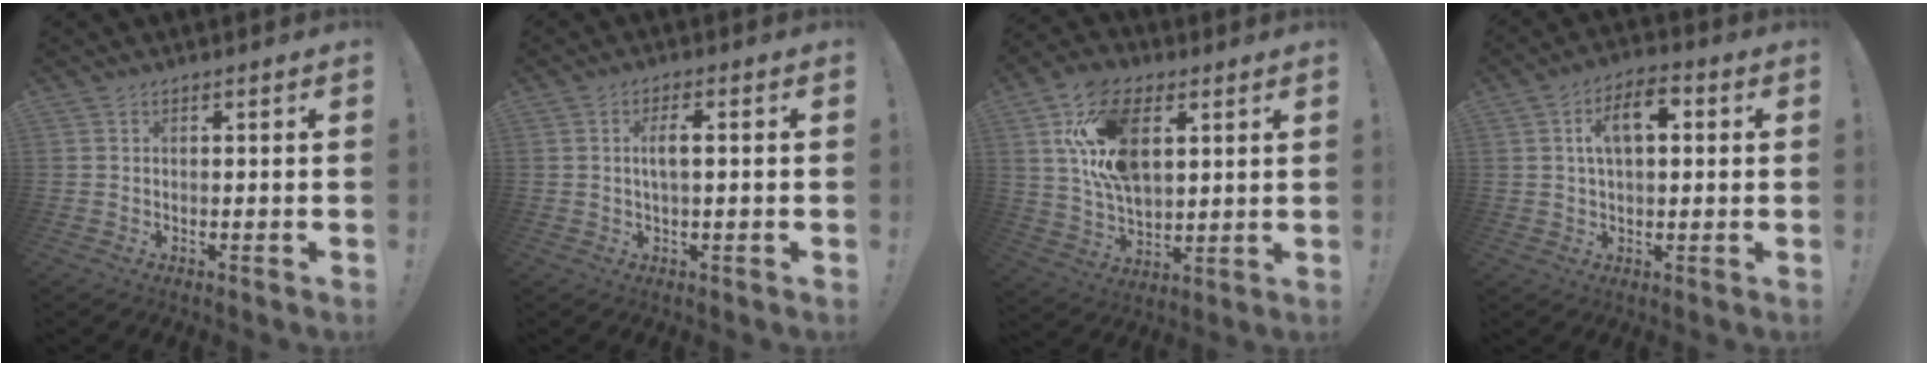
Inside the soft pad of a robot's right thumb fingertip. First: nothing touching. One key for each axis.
{"total": 4.2, "fx": 0.3, "fy": 0.8, "fz": 4.1, "tx": -0.070, "ty": 0.001, "tz": 0.002}
{"total": 19.4, "fx": 7.0, "fy": 11.5, "fz": 14.0, "tx": -0.265, "ty": -0.010, "tz": 0.125}
{"total": 10.6, "fx": 2.2, "fy": 6.4, "fz": 8.2, "tx": -0.120, "ty": 0.008, "tz": 0.037}